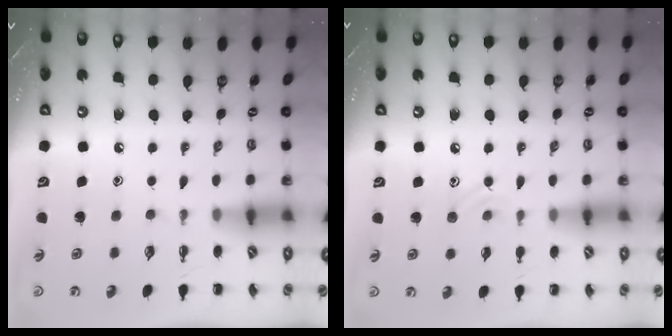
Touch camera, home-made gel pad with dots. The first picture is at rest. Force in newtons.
{"total": 7.7, "press": 7.4, "slide": 2.2}